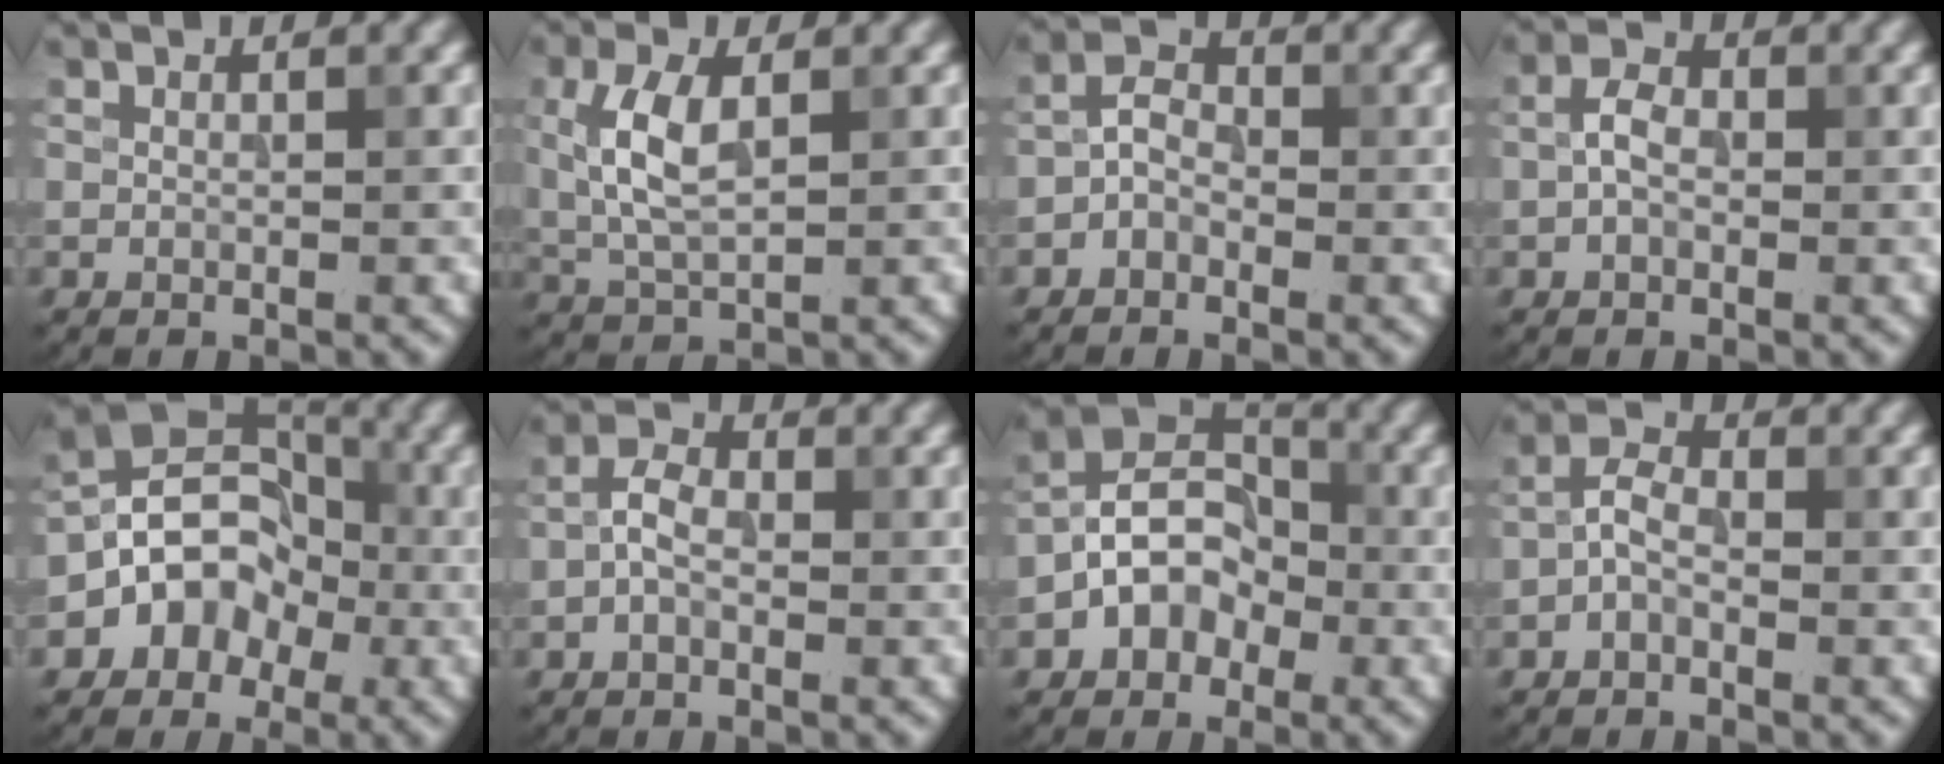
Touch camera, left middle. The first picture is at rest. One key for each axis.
{"total": 4.7, "fx": 0.7, "fy": 2.2, "fz": 4.1, "tx": -0.096, "ty": 0.006, "tz": 0.017}
{"total": 2.1, "fx": -1.1, "fy": 1.4, "fz": 1.1, "tx": -0.020, "ty": 0.010, "tz": -0.027}
{"total": 2.3, "fx": -0.4, "fy": 1.5, "fz": 1.6, "tx": -0.035, "ty": 0.007, "tz": -0.013}
{"total": 6.5, "fx": -2.0, "fy": 5.3, "fz": 3.2, "tx": -0.012, "ty": 0.015, "tz": -0.063}
{"total": 2.3, "fx": -0.8, "fy": 1.4, "fz": 1.7, "tx": -0.035, "ty": 0.008, "tz": -0.023}
{"total": 5.5, "fx": -2.0, "fy": 4.1, "fz": 3.0, "tx": -0.029, "ty": 0.012, "tz": -0.050}
{"total": 2.1, "fx": -1.0, "fy": 1.1, "fz": 1.4, "tx": -0.027, "ty": 0.008, "tz": -0.028}